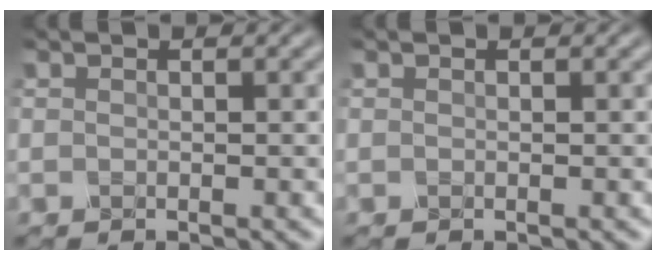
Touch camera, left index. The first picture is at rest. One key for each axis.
{"total": 0.0}